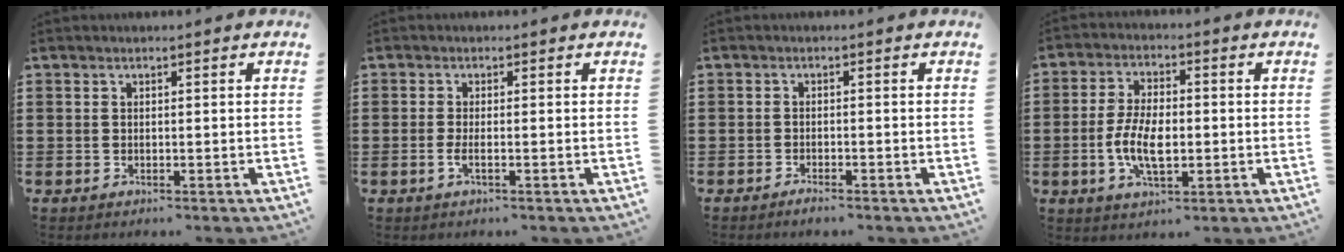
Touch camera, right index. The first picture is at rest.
{"total": 1.6, "force": [-0.7, 0.1, 1.5], "torque": [-0.033, -0.005, -0.014]}
{"total": 1.3, "force": [-1.2, 0.0, 0.4], "torque": [-0.012, -0.005, -0.022]}
{"total": 7.3, "force": [-1.4, 3.4, 6.3], "torque": [-0.143, -0.002, -0.033]}